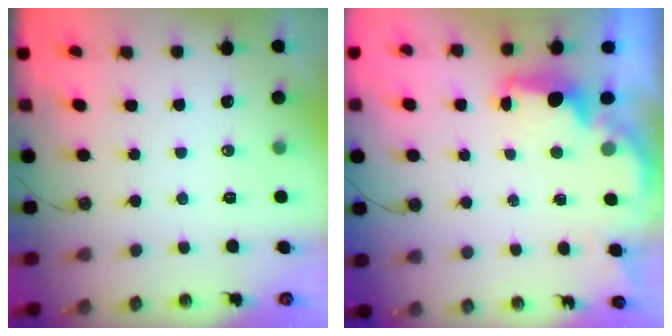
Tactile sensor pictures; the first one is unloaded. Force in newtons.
{"total": 2.2, "press": 2.1, "slide": 0.8}